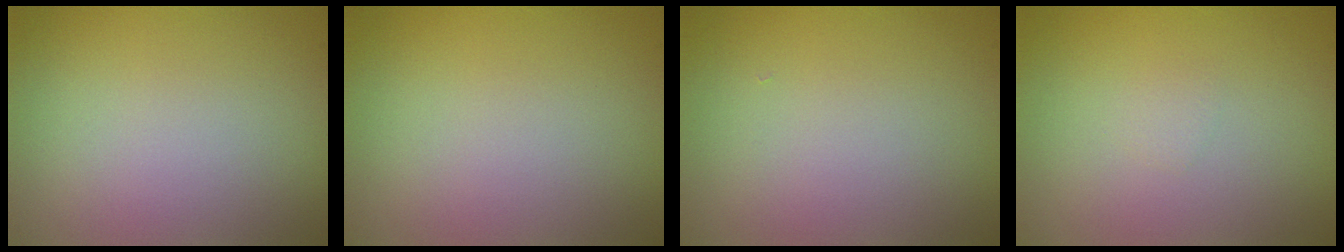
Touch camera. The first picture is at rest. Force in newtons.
{"total": 0.0}
{"total": 0.0}
{"total": 0.5, "press": 0.5, "slide": 0.0}